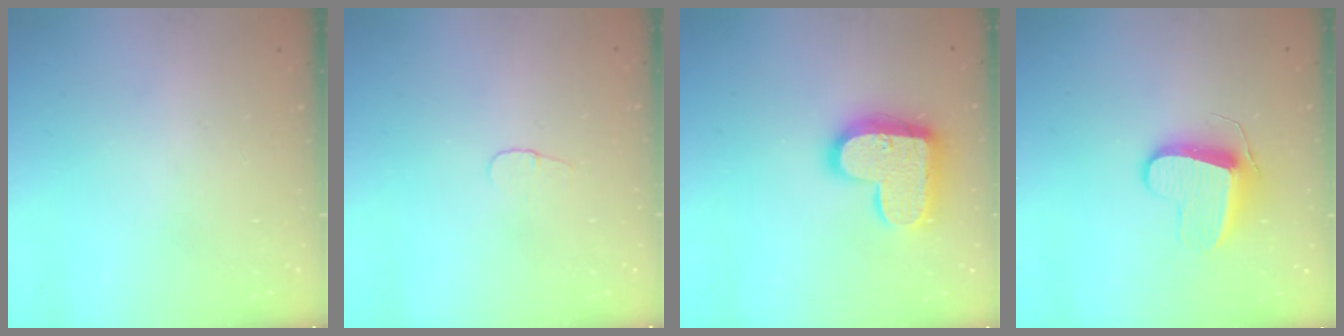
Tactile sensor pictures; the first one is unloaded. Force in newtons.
{"total": 3.4, "press": 3.3, "slide": 0.4}
{"total": 16.9, "press": 16.8, "slide": 1.1}
{"total": 9.9, "press": 9.9, "slide": 0.8}